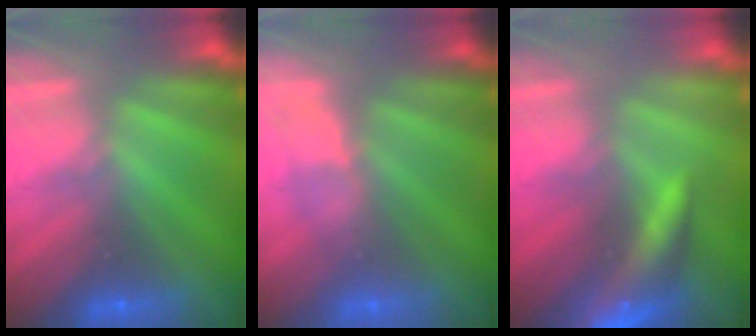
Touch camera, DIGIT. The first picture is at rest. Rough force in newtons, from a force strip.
{"total": 3.0}
{"total": 6.5}